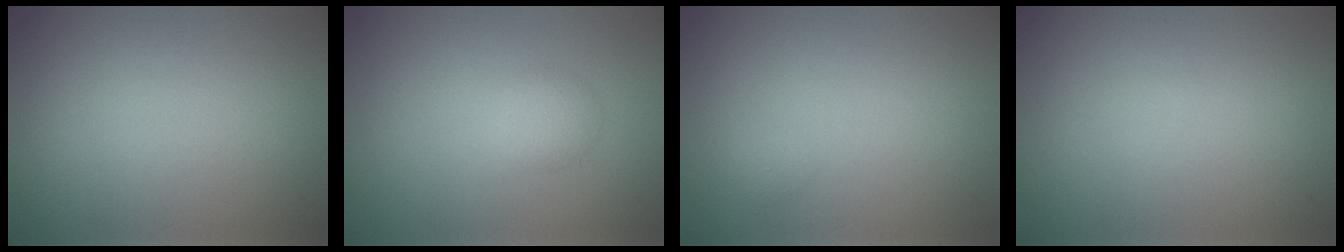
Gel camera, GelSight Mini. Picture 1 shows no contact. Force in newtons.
{"total": 1.8, "press": 1.8, "slide": 0.1}
{"total": 0.6, "press": 0.6, "slide": 0.0}
{"total": 0.0}